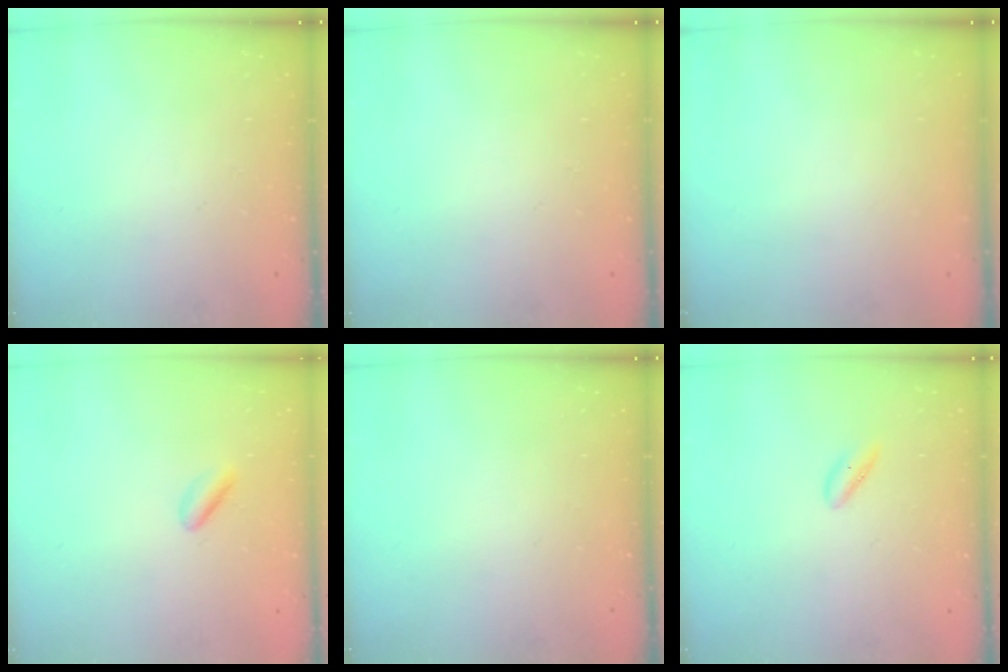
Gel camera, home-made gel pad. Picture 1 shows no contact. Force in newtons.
{"total": 0.0}
{"total": 0.0}
{"total": 2.6, "press": 2.4, "slide": 1.0}
{"total": 0.0}
{"total": 3.7, "press": 3.5, "slide": 1.3}